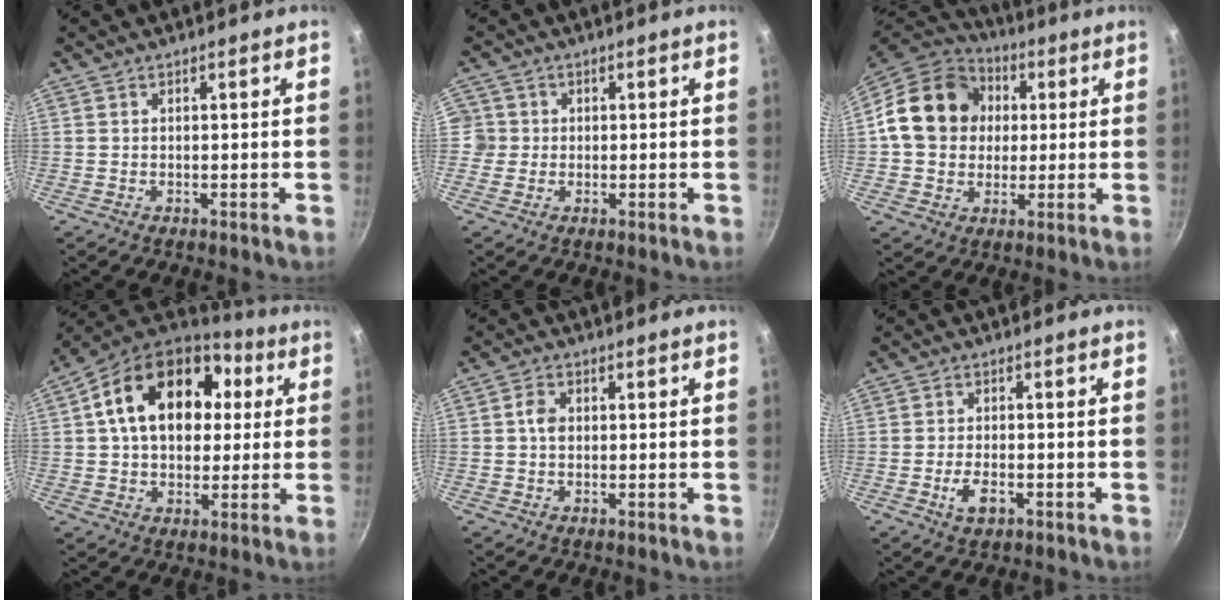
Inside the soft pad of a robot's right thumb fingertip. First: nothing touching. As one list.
[{"total": 3.5, "force": [-0.1, 3.4, 0.5], "torque": [0.017, 0.010, -0.008]}, {"total": 17.8, "force": [2.6, 14.9, 9.4], "torque": [-0.143, 0.027, 0.032]}, {"total": 21.3, "force": [4.9, 14.8, 14.5], "torque": [-0.223, 0.025, 0.068]}, {"total": 2.8, "force": [0.2, 2.1, 1.9], "torque": [-0.029, 0.007, 0.000]}, {"total": 4.4, "force": [-1.7, 2.2, 3.4], "torque": [-0.062, 0.008, -0.031]}]